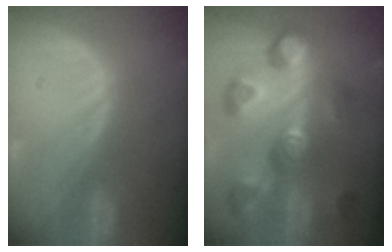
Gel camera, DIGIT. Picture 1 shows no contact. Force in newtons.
{"total": 10.9, "press": 9.9, "slide": 4.5}